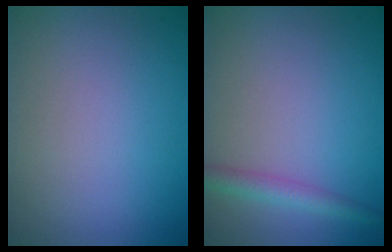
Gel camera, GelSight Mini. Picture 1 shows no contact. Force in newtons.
{"total": 2.3, "press": 2.3, "slide": 0.1}